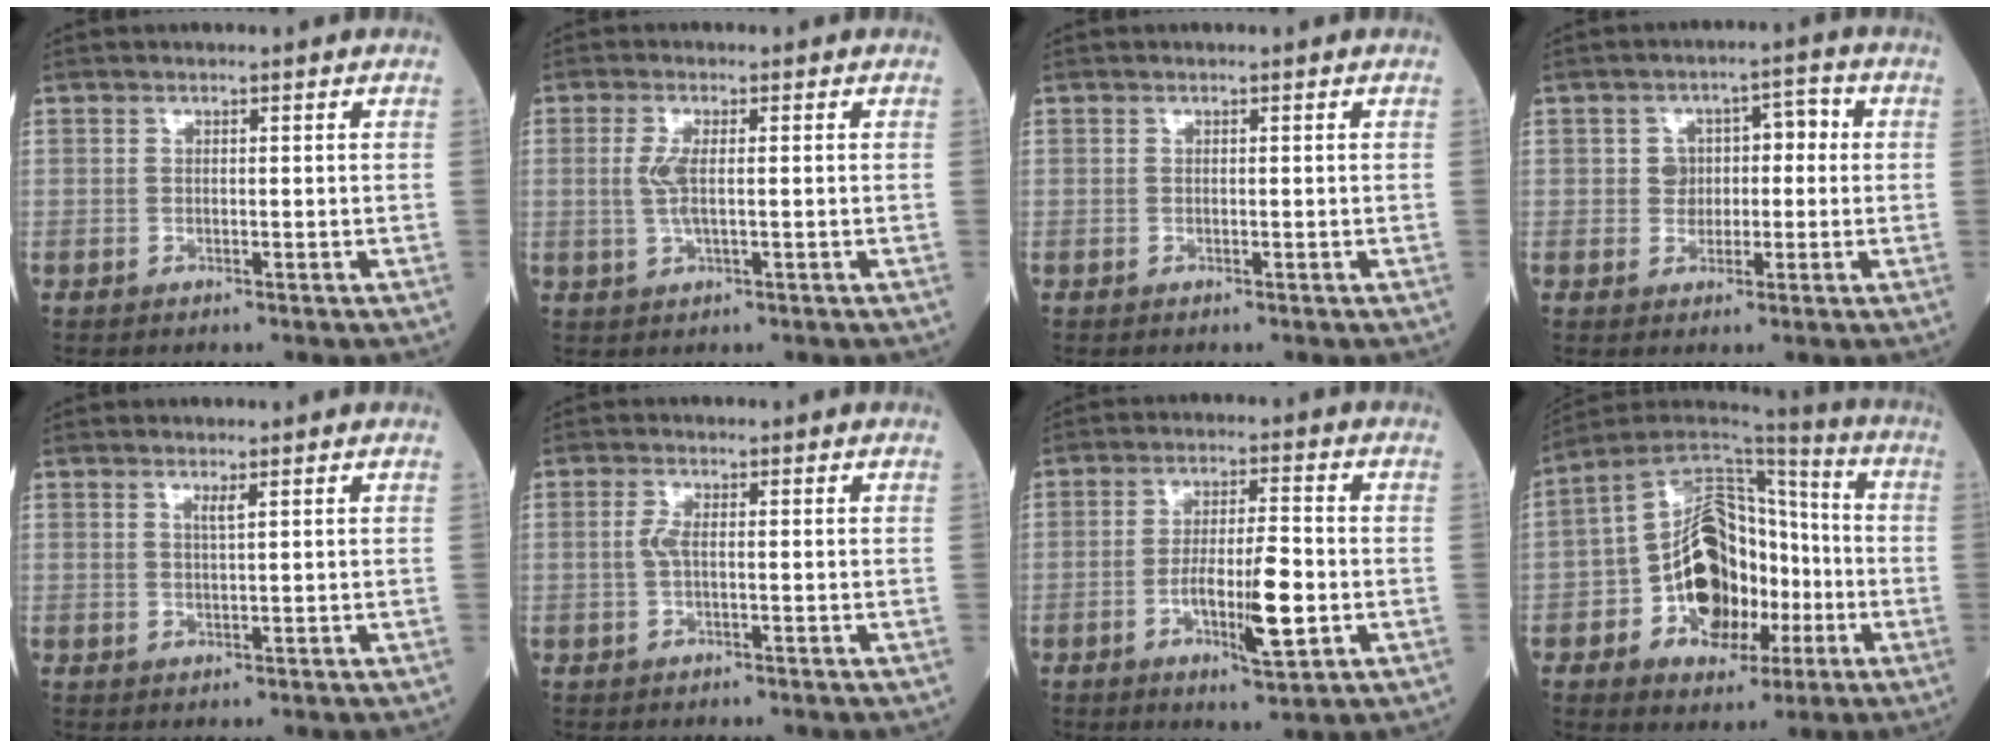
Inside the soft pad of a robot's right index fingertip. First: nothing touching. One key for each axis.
{"total": 3.2, "fx": 0.2, "fy": 0.7, "fz": 3.1, "tx": -0.070, "ty": -0.004, "tz": 0.002}
{"total": 0.0}
{"total": 5.0, "fx": 0.1, "fy": 4.1, "fz": 2.8, "tx": -0.034, "ty": 0.030, "tz": 0.002}
{"total": 1.2, "fx": 0.7, "fy": -0.2, "fz": 0.9, "tx": -0.020, "ty": -0.007, "tz": 0.013}
{"total": 1.9, "fx": -0.1, "fy": 0.4, "fz": 1.9, "tx": -0.045, "ty": 0.001, "tz": -0.003}
{"total": 8.5, "fx": -2.3, "fy": 1.2, "fz": 8.1, "tx": -0.137, "ty": -0.004, "tz": -0.040}
{"total": 16.7, "fx": -4.0, "fy": 10.7, "fz": 12.2, "tx": -0.218, "ty": 0.036, "tz": -0.060}